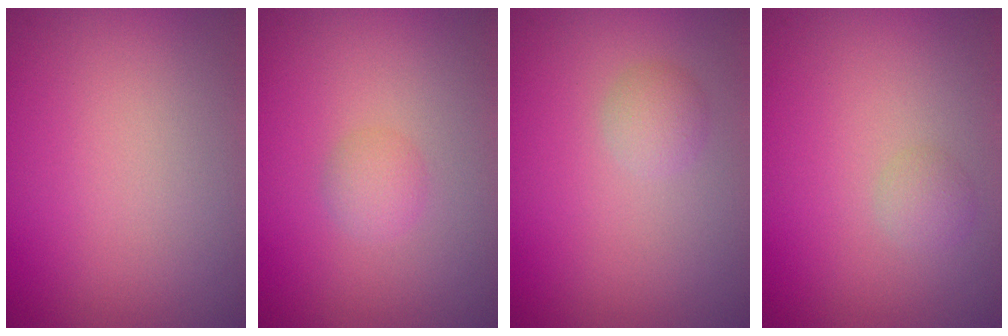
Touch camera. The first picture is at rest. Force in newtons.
{"total": 1.3, "press": 1.3, "slide": 0.1}
{"total": 1.4, "press": 1.4, "slide": 0.1}
{"total": 1.1, "press": 1.1, "slide": 0.1}